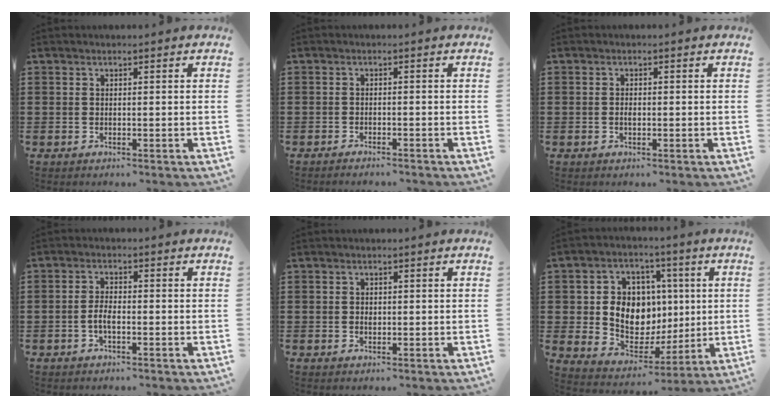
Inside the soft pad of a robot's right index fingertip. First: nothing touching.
{"total": 1.3, "force": [-1.3, -0.2, 0.1], "torque": [-0.005, -0.001, -0.025]}
{"total": 1.0, "force": [-0.2, 0.5, 0.9], "torque": [-0.019, -0.001, -0.003]}
{"total": 2.7, "force": [-0.9, 0.9, 2.4], "torque": [-0.059, -0.003, -0.022]}
{"total": 0.8, "force": [0.0, 0.6, 0.5], "torque": [-0.013, 0.002, 0.000]}
{"total": 9.6, "force": [1.5, 8.1, 4.8], "torque": [-0.094, 0.004, 0.035]}